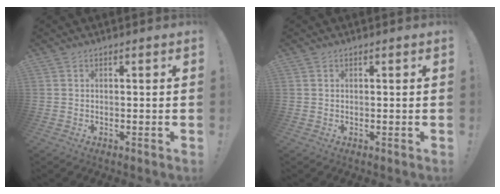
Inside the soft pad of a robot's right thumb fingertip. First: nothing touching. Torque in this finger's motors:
{"motor_torque": [0.09, 0.04, 0.11, -0.05, -0.02]}